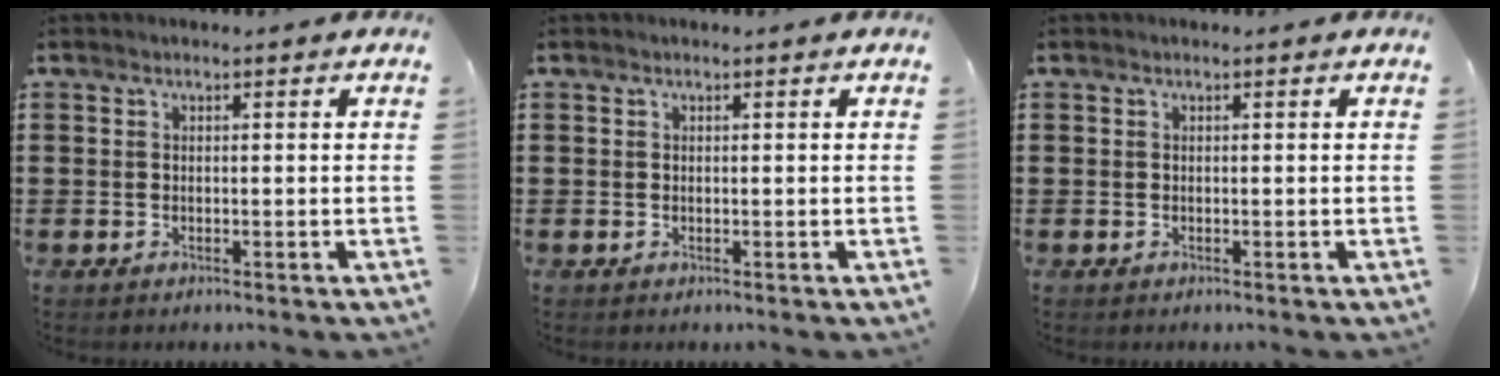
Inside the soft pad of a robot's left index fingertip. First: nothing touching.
{"total": 0.0}
{"total": 0.0}